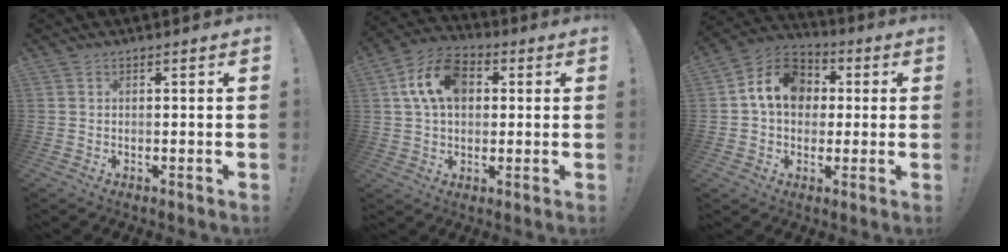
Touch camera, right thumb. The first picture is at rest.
{"total": 13.7, "force": [3.7, 9.6, 9.0], "torque": [-0.155, 0.009, 0.073]}
{"total": 14.0, "force": [2.8, 11.2, 7.9], "torque": [-0.111, 0.010, 0.061]}